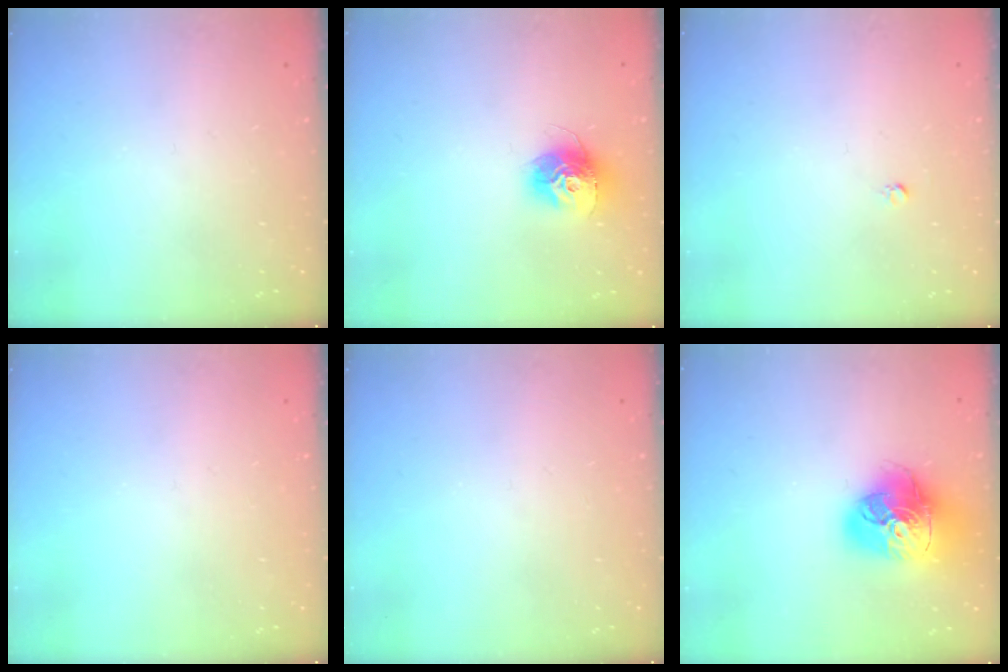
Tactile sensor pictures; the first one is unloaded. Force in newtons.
{"total": 12.6, "press": 12.6, "slide": 1.1}
{"total": 2.5, "press": 2.5, "slide": 0.2}
{"total": 0.0}
{"total": 0.0}
{"total": 20.5, "press": 20.4, "slide": 2.4}